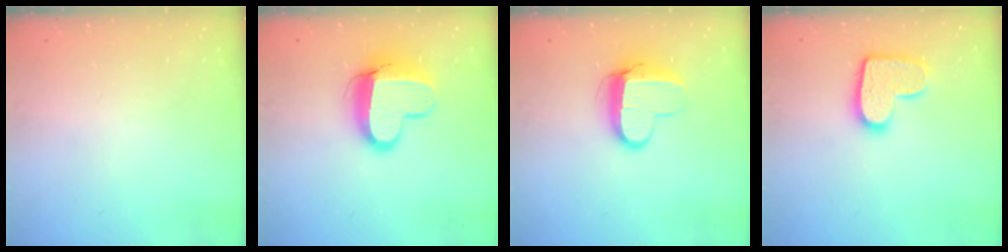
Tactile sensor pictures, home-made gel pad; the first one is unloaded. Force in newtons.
{"total": 13.3, "press": 13.3, "slide": 0.9}
{"total": 9.9, "press": 9.8, "slide": 0.9}
{"total": 13.5, "press": 13.5, "slide": 0.8}